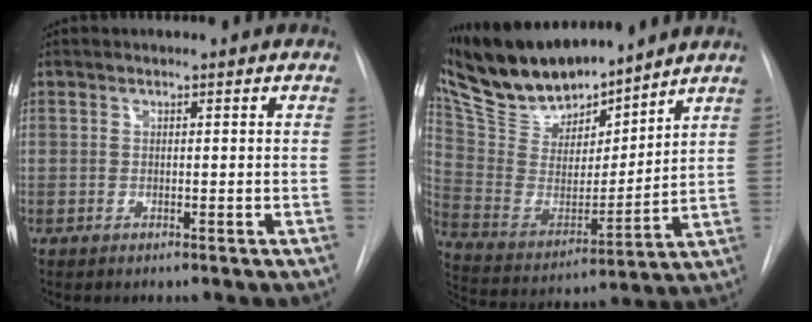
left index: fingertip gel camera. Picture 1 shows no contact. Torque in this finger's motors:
{"motor_torque": [1.06, -1.08, 0.20, 0.08]}